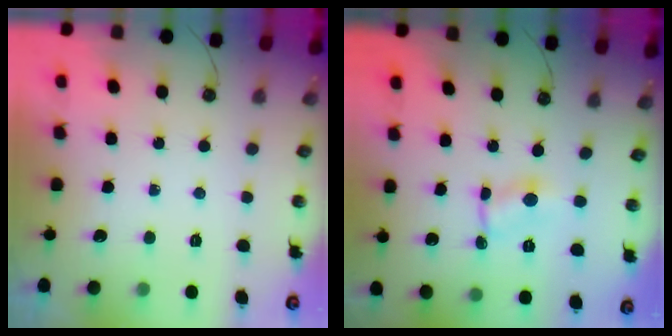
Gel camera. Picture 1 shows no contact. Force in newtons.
{"total": 1.3, "press": 1.3, "slide": 0.2}